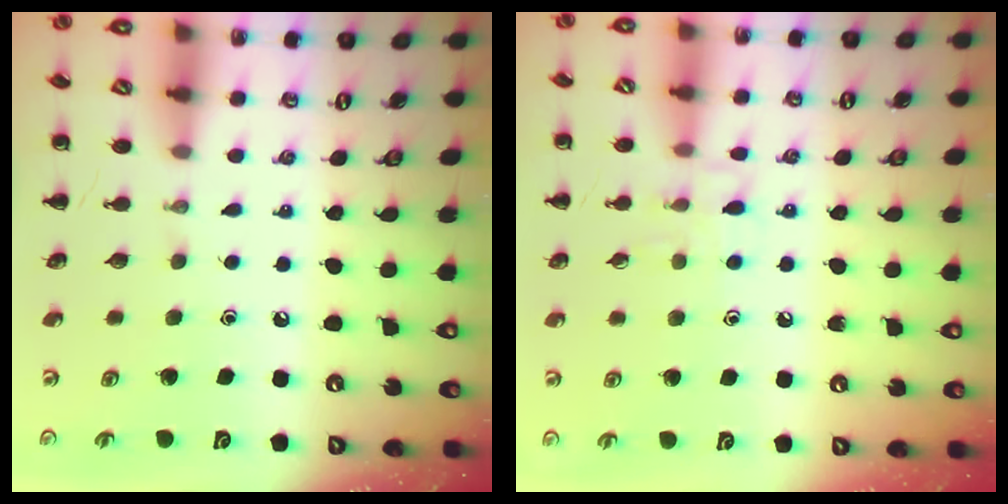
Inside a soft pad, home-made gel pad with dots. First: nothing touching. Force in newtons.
{"total": 7.5, "press": 7.1, "slide": 2.2}